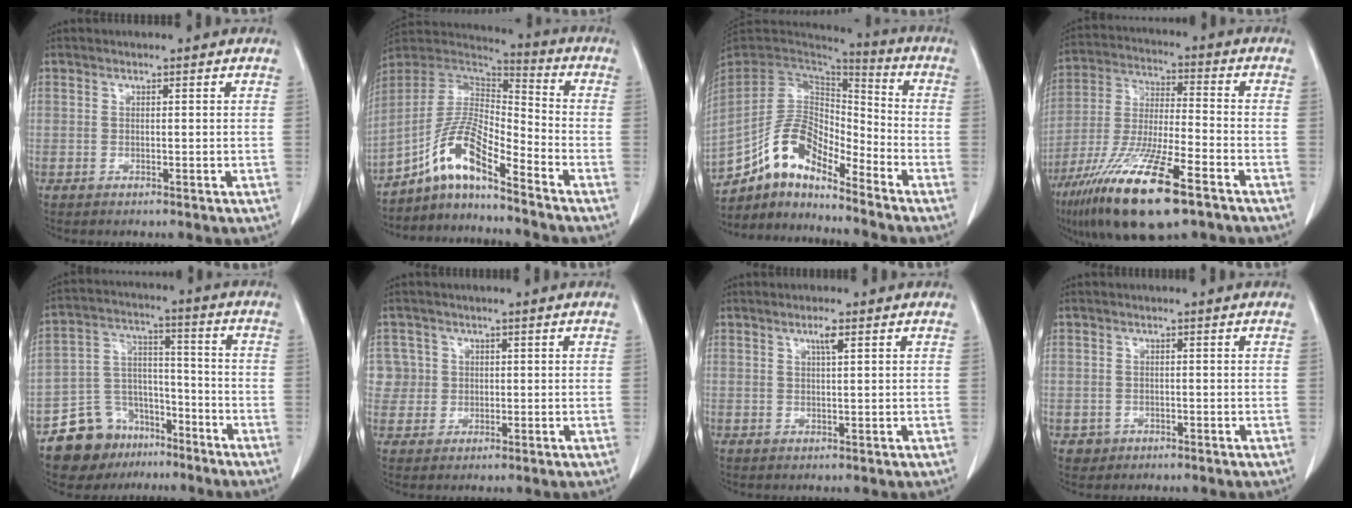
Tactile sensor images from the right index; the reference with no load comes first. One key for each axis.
{"total": 10.4, "fx": -7.4, "fy": 1.4, "fz": 7.3, "tx": -0.158, "ty": 0.020, "tz": -0.140}
{"total": 12.7, "fx": -9.4, "fy": 3.8, "fz": 7.7, "tx": -0.153, "ty": 0.032, "tz": -0.175}
{"total": 18.8, "fx": -11.2, "fy": 3.1, "fz": 14.8, "tx": -0.296, "ty": -0.044, "tz": -0.202}
{"total": 11.7, "fx": -8.3, "fy": 7.9, "fz": 2.5, "tx": -0.046, "ty": 0.056, "tz": -0.137}
{"total": 4.2, "fx": 1.0, "fy": 4.1, "fz": -0.3, "tx": 0.025, "ty": 0.010, "tz": 0.020}
{"total": 1.8, "fx": 0.9, "fy": 0.0, "fz": 1.6, "tx": -0.028, "ty": -0.001, "tz": 0.015}
{"total": 1.9, "fx": -0.7, "fy": 1.7, "fz": 0.0, "tx": 0.002, "ty": 0.008, "tz": -0.010}